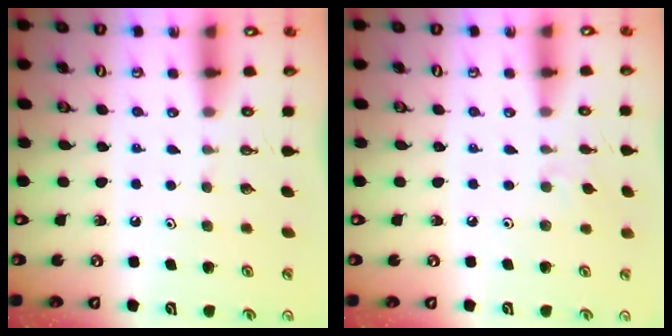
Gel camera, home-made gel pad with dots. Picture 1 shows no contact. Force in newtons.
{"total": 2.9, "press": 2.9, "slide": 0.6}